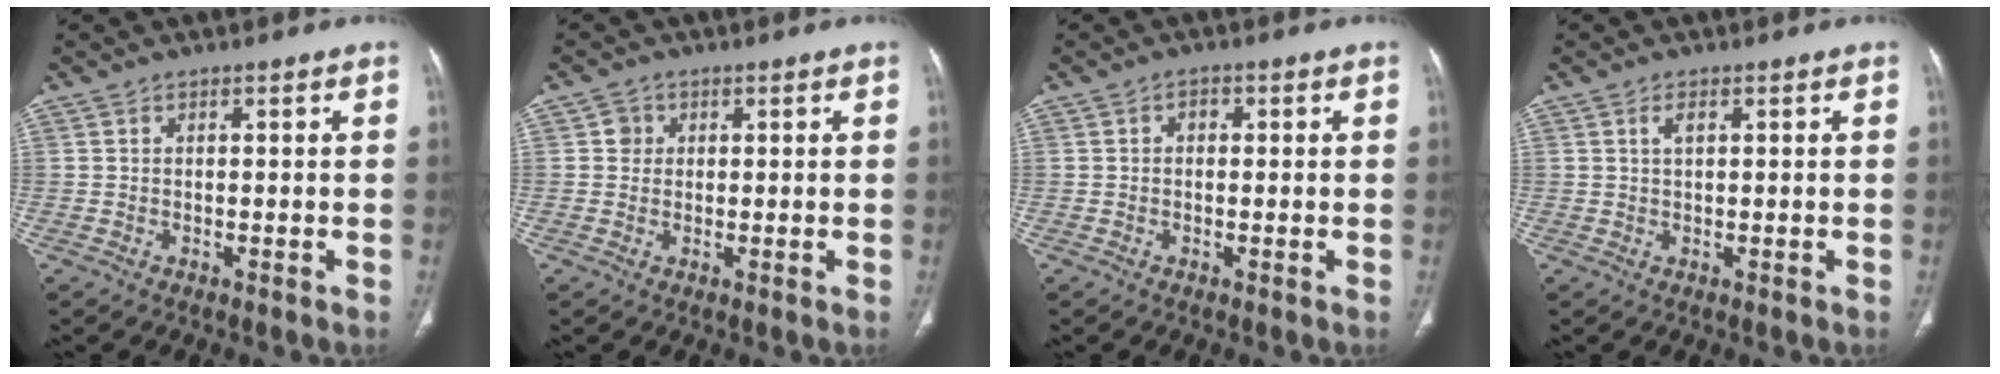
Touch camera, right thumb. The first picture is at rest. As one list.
[{"total": 2.1, "force": [0.5, 2.0, 0.5], "torque": [0.005, 0.002, 0.004]}, {"total": 1.6, "force": [0.2, 1.2, 1.1], "torque": [-0.008, 0.007, -0.001]}, {"total": 1.7, "force": [0.7, 0.8, 1.4], "torque": [-0.028, 0.004, 0.014]}]